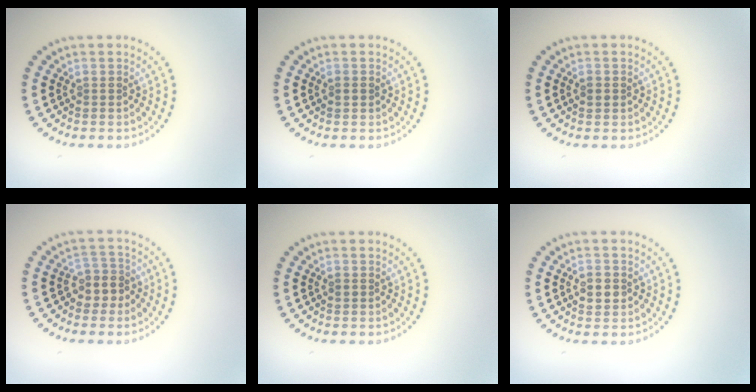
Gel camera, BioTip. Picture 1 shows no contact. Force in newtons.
{"total": 0.9, "press": 0.9, "slide": 0.0}
{"total": 1.1, "press": 1.1, "slide": 0.1}
{"total": 2.3, "press": 1.9, "slide": 1.3}
{"total": 0.7, "press": 0.7, "slide": 0.0}
{"total": 2.4, "press": 2.4, "slide": 0.0}